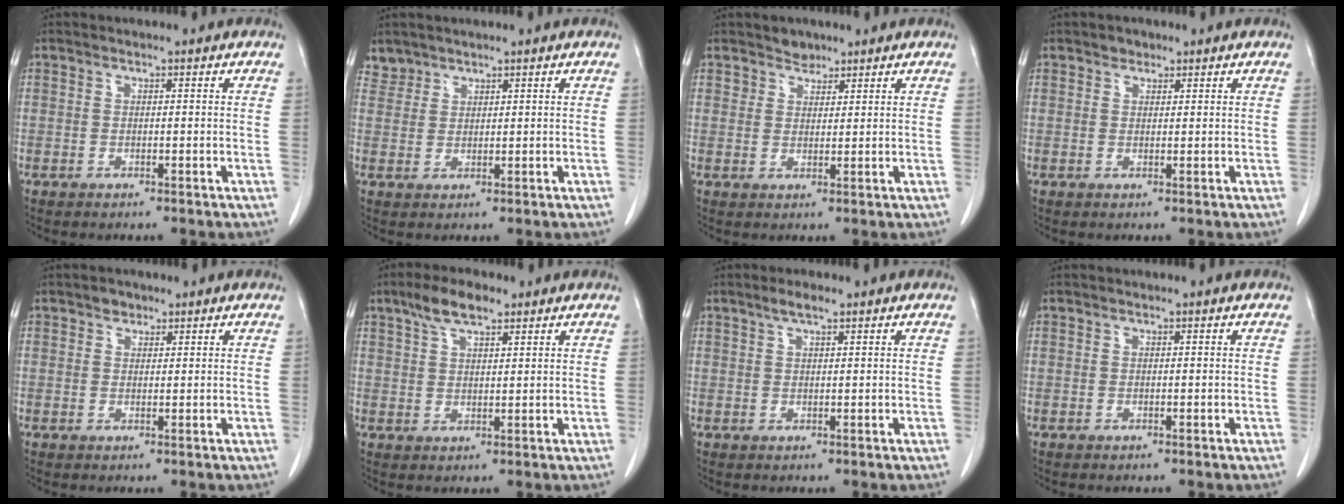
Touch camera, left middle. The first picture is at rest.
{"total": 2.2, "force": [1.9, 1.0, -0.4], "torque": [0.013, 0.007, 0.035]}
{"total": 2.3, "force": [1.8, 1.4, 0.0], "torque": [0.003, 0.003, 0.027]}
{"total": 1.2, "force": [0.9, 0.9, 0.2], "torque": [0.000, -0.001, 0.011]}
{"total": 1.5, "force": [1.0, 1.0, 0.3], "torque": [-0.003, -0.001, 0.014]}
{"total": 5.7, "force": [3.8, 2.0, 3.7], "torque": [-0.075, 0.014, 0.072]}
{"total": 2.3, "force": [1.6, 0.4, 1.6], "torque": [-0.035, 0.007, 0.029]}
{"total": 0.0}